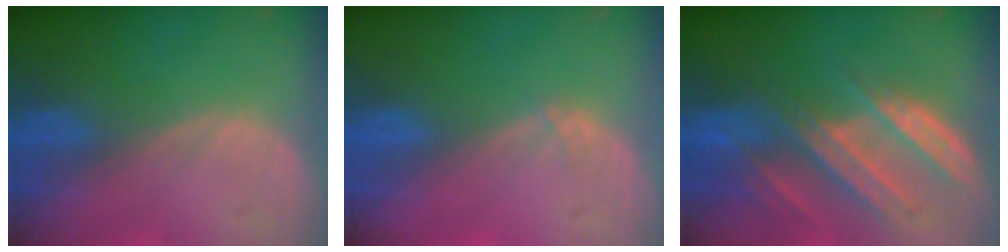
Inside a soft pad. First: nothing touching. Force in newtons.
{"total": 0.7, "press": 0.6, "slide": 0.3}
{"total": 9.2, "press": 8.1, "slide": 4.3}